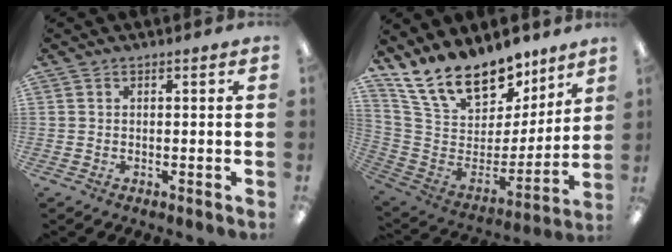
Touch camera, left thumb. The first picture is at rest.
{"total": 19.6, "force": [15.5, 9.1, 7.8], "torque": [-0.153, -0.113, 0.287]}